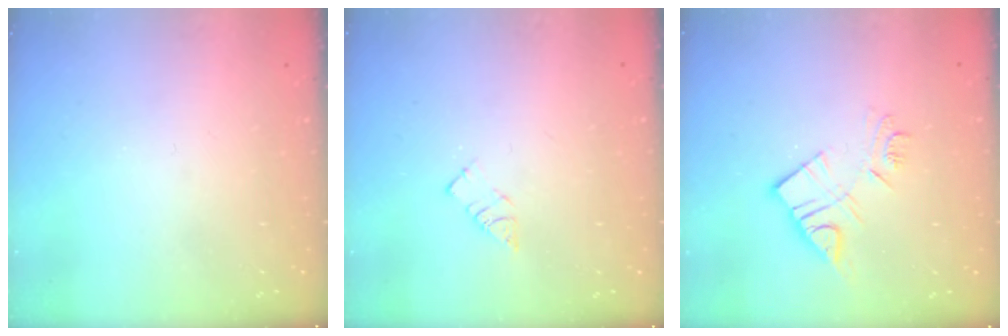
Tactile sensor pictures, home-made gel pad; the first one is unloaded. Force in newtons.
{"total": 4.0, "press": 4.0, "slide": 0.0}
{"total": 11.4, "press": 11.4, "slide": 0.9}